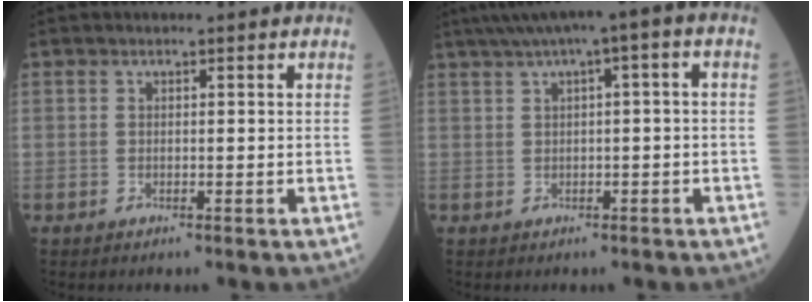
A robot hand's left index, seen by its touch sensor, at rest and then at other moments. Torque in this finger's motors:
{"motor_torque": [0.46, -0.46, 0.20, 0.07]}